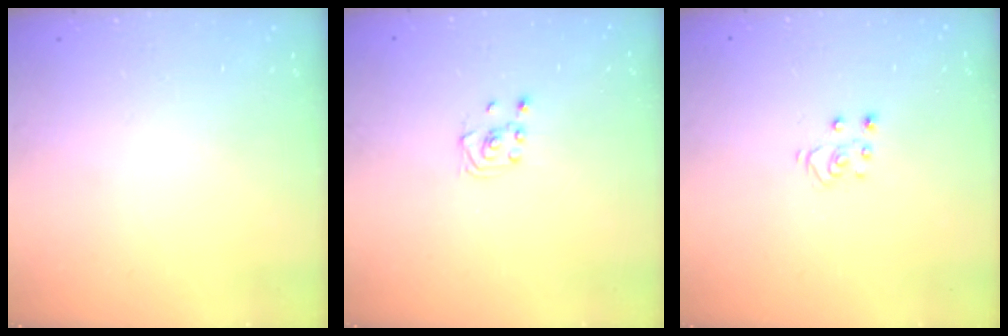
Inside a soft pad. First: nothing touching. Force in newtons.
{"total": 1.9, "press": 1.7, "slide": 0.8}
{"total": 3.9, "press": 3.9, "slide": 0.1}